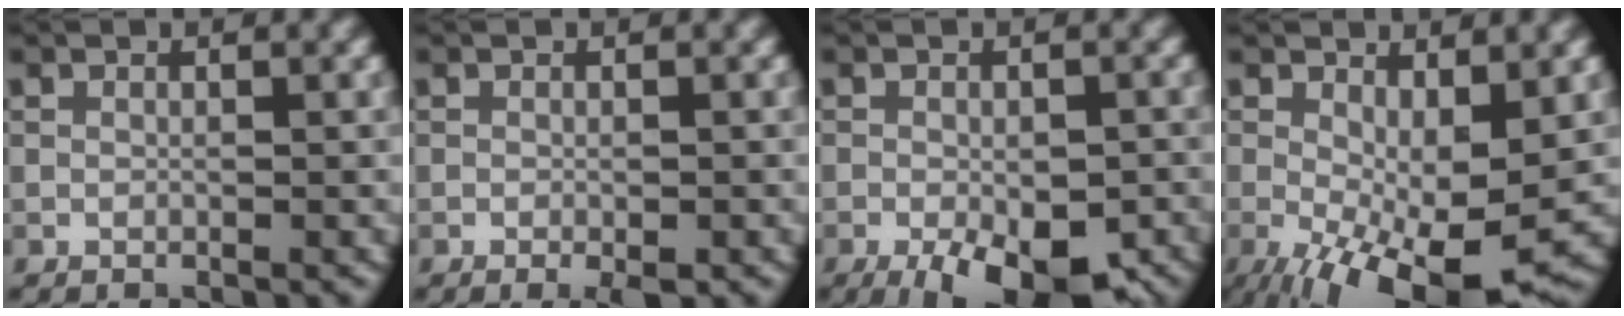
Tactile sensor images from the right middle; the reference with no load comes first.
{"total": 1.5, "force": [-0.7, 0.4, 1.3], "torque": [-0.017, -0.003, -0.010]}
{"total": 8.9, "force": [-4.9, 3.4, 6.6], "torque": [-0.097, -0.017, -0.063]}
{"total": 10.3, "force": [-2.9, 4.0, 9.0], "torque": [-0.160, -0.015, -0.041]}